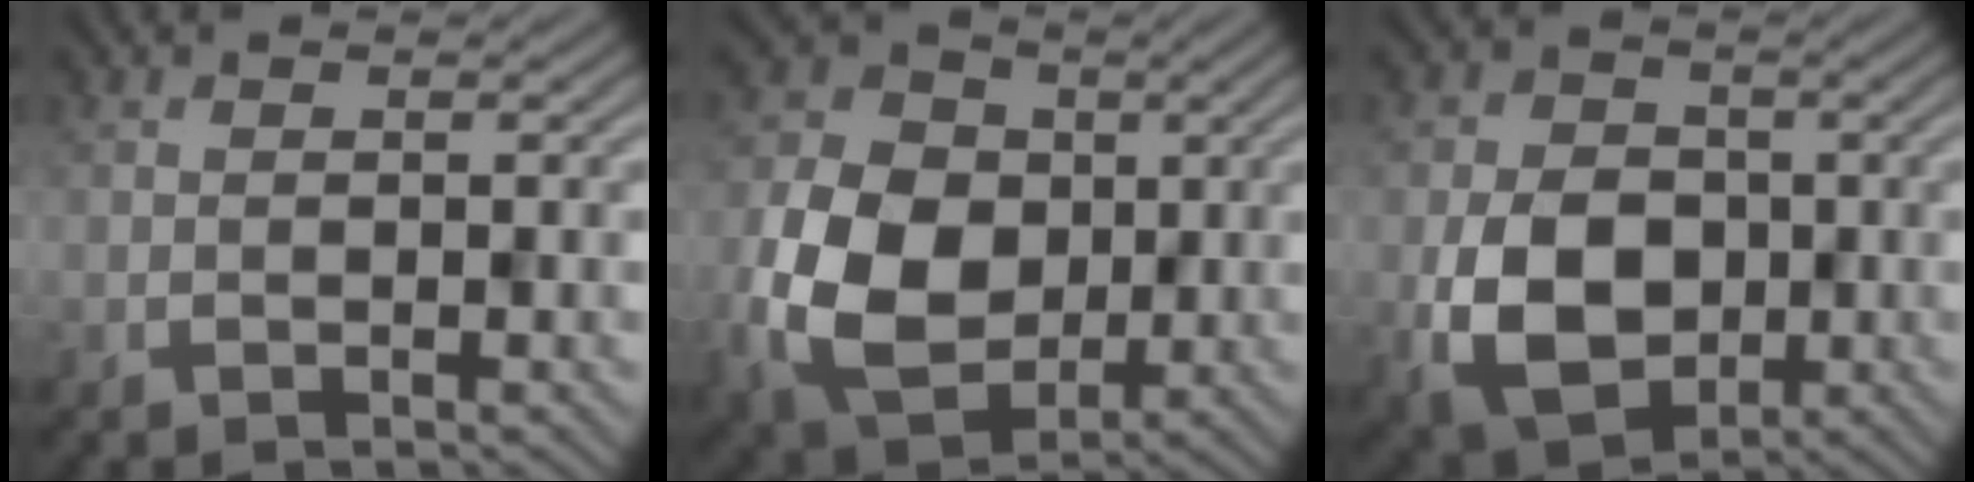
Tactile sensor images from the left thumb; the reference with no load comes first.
{"total": 10.7, "force": [-1.3, 8.4, 6.6], "torque": [-0.158, -0.009, -0.033]}
{"total": 8.6, "force": [-1.8, 6.6, 5.3], "torque": [-0.110, -0.018, -0.038]}